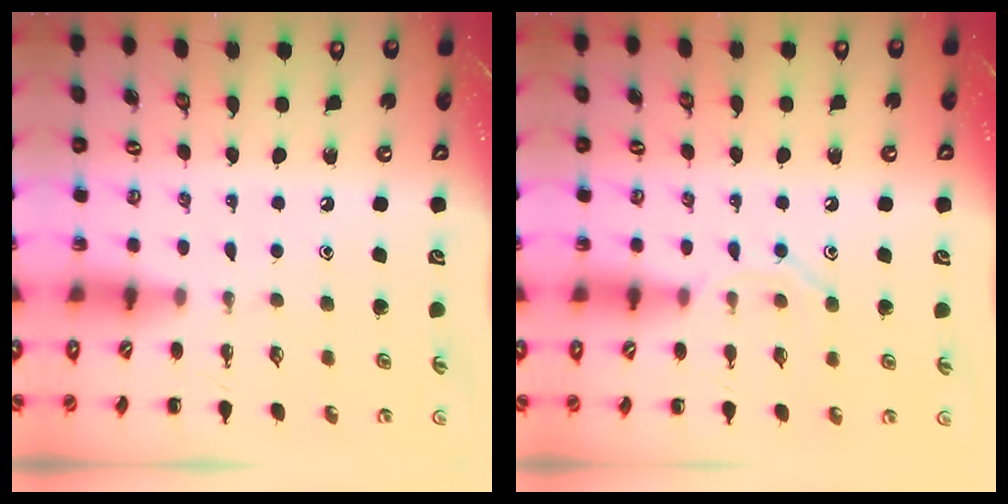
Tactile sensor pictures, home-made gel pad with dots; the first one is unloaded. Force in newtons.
{"total": 8.1, "press": 8.1, "slide": 0.7}